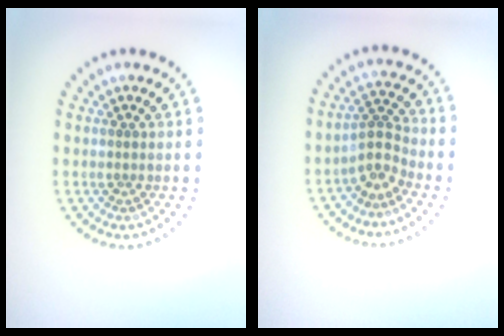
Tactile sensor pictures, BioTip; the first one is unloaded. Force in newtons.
{"total": 2.5, "press": 1.8, "slide": 1.8}